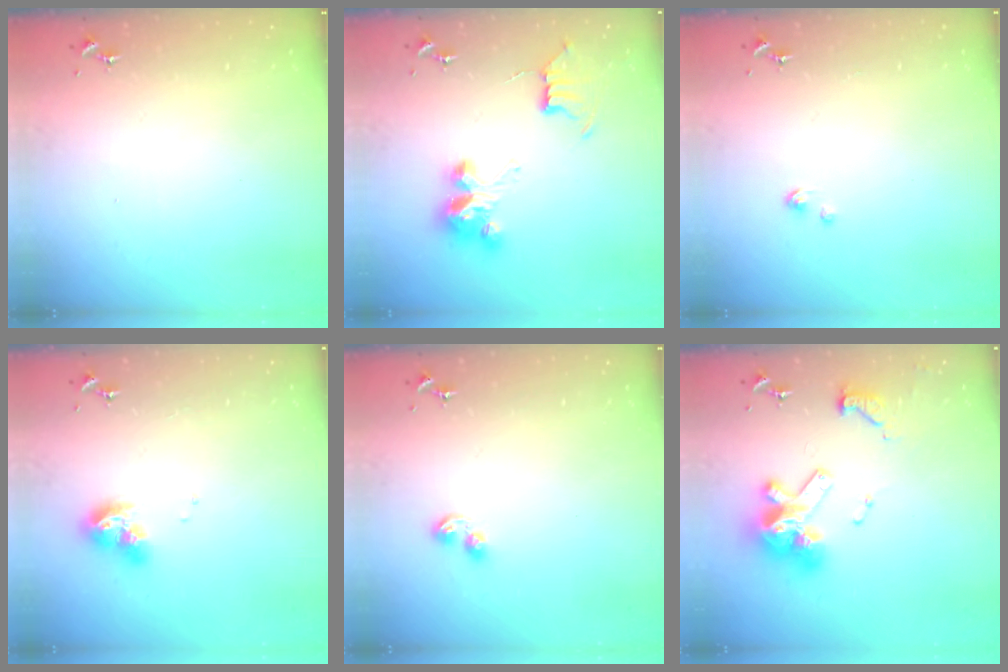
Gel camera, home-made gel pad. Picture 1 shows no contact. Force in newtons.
{"total": 11.8, "press": 11.7, "slide": 0.8}
{"total": 1.1, "press": 1.1, "slide": 0.1}
{"total": 11.1, "press": 11.1, "slide": 1.3}
{"total": 3.7, "press": 3.6, "slide": 0.4}
{"total": 16.9, "press": 16.8, "slide": 1.5}